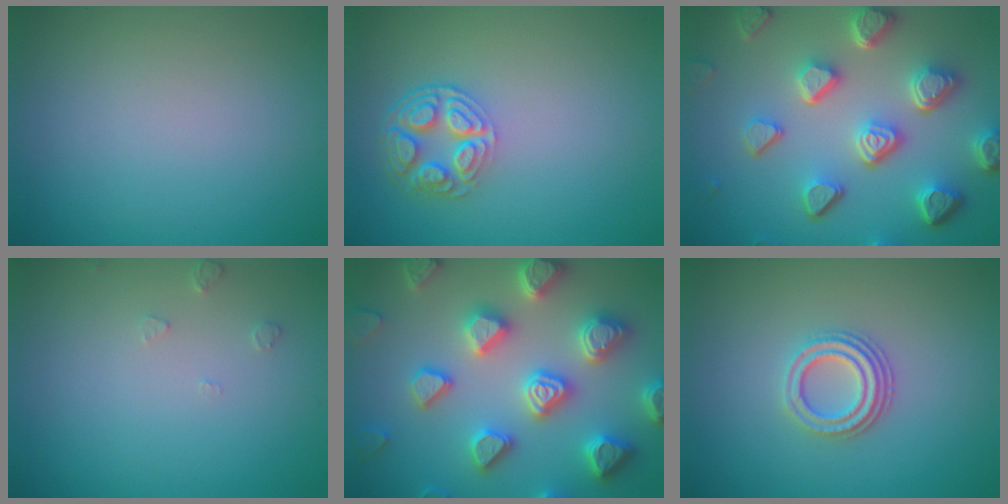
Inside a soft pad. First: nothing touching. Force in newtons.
{"total": 4.5, "press": 3.4, "slide": 2.9}
{"total": 7.5, "press": 5.6, "slide": 5.0}
{"total": 0.9, "press": 0.9, "slide": 0.2}
{"total": 7.3, "press": 7.1, "slide": 1.7}
{"total": 3.0, "press": 2.5, "slide": 1.7}